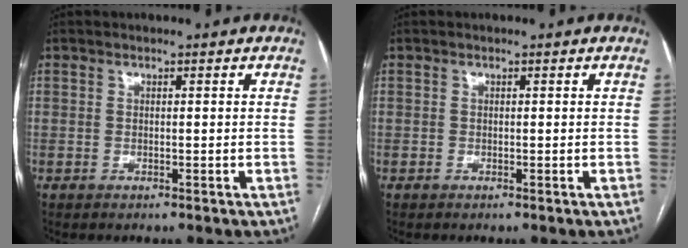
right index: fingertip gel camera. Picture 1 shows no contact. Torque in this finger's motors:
{"motor_torque": [0.10, -0.10, 0.00, 0.00]}